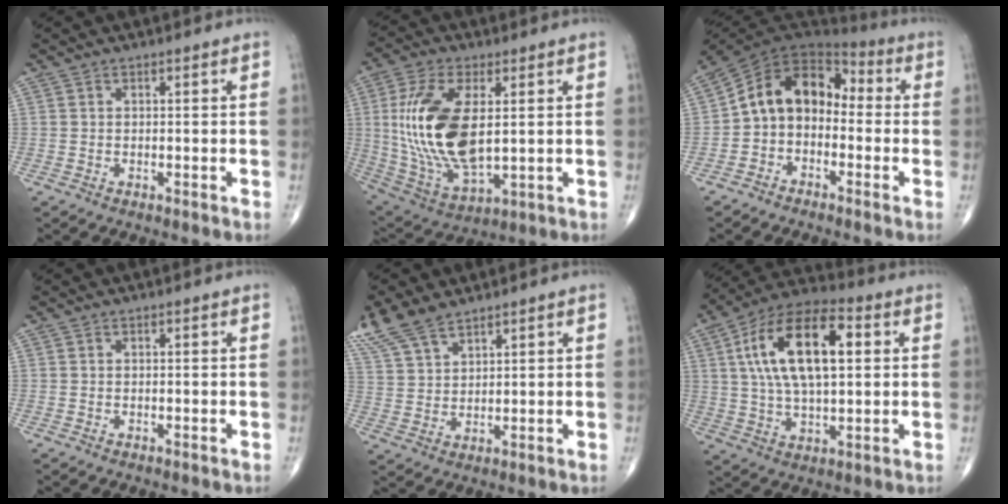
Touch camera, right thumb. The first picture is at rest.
{"total": 19.5, "force": [2.2, 9.5, 16.9], "torque": [-0.346, -0.017, 0.052]}
{"total": 12.1, "force": [-1.5, 9.0, 8.0], "torque": [-0.107, 0.062, -0.043]}
{"total": 0.0}
{"total": 9.9, "force": [7.6, 4.0, 5.0], "torque": [-0.102, -0.011, 0.163]}
{"total": 19.0, "force": [4.2, 8.9, 16.2], "torque": [-0.280, 0.018, 0.066]}